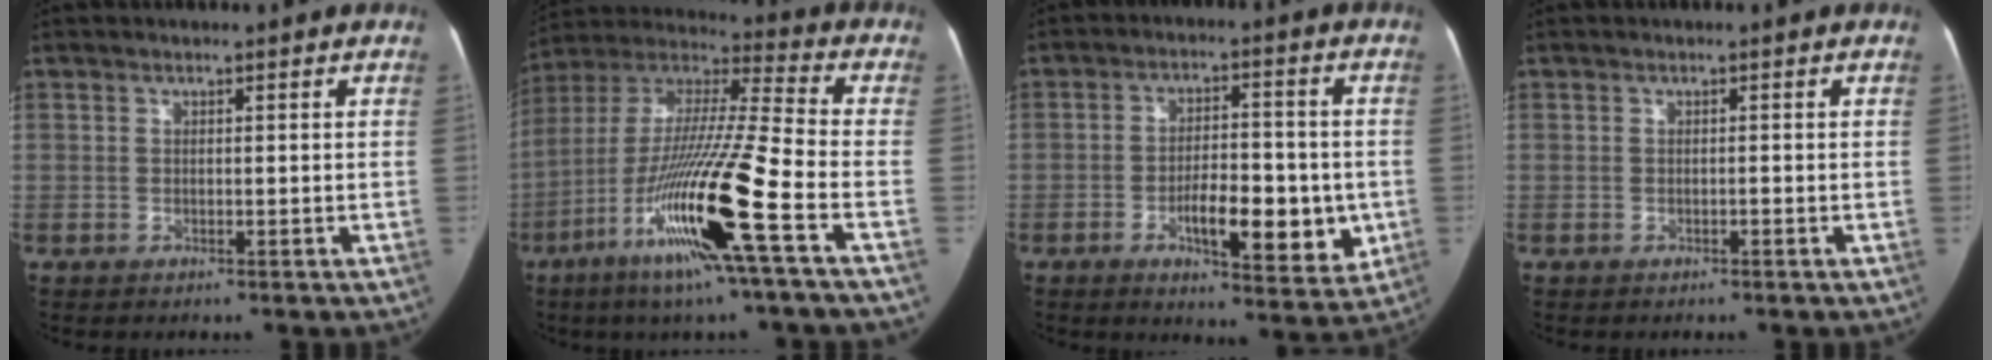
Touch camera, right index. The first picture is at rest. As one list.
[{"total": 20.4, "force": [-8.5, -0.5, 18.5], "torque": [-0.375, -0.033, -0.168]}, {"total": 11.5, "force": [-2.9, 4.1, 10.4], "torque": [-0.151, 0.002, -0.041]}, {"total": 0.0}]